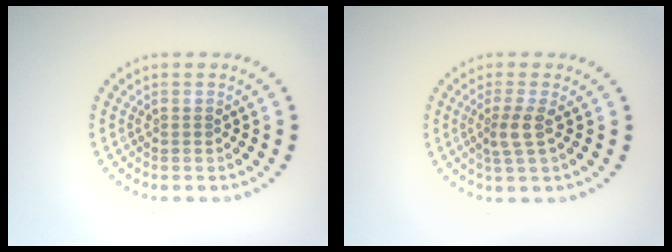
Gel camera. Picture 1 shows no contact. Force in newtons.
{"total": 2.1, "press": 1.6, "slide": 1.3}